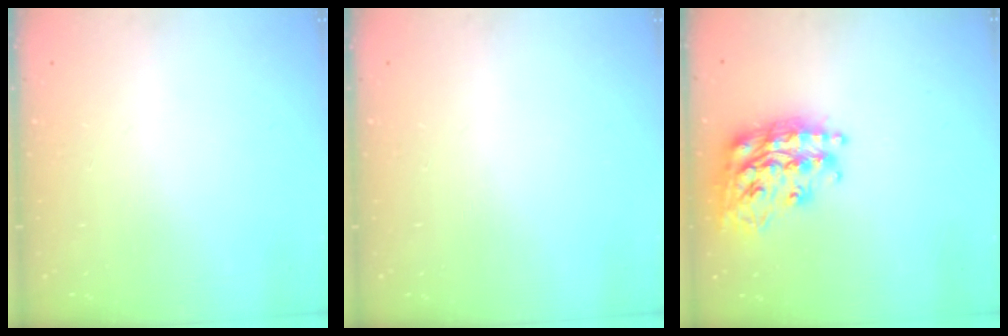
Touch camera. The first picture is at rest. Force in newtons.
{"total": 0.0}
{"total": 22.0, "press": 21.9, "slide": 1.4}